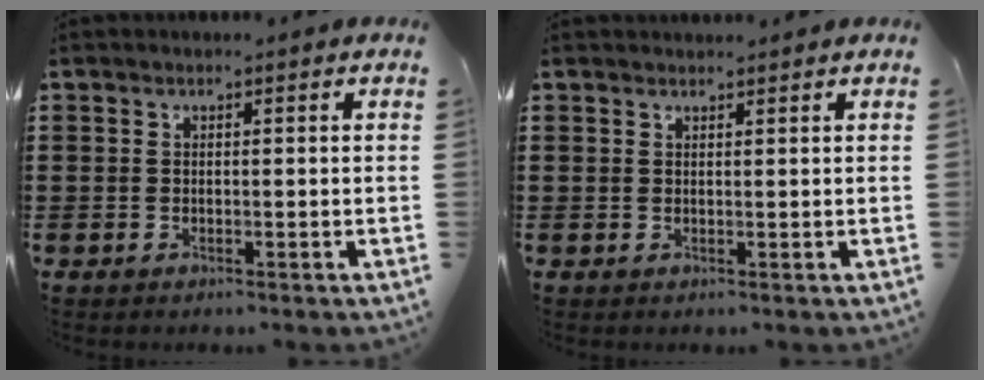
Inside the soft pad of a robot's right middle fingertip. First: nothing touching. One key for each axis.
{"total": 0.9, "fx": 0.9, "fy": 0.1, "fz": 0.0, "tx": 0.006, "ty": -0.004, "tz": 0.016}